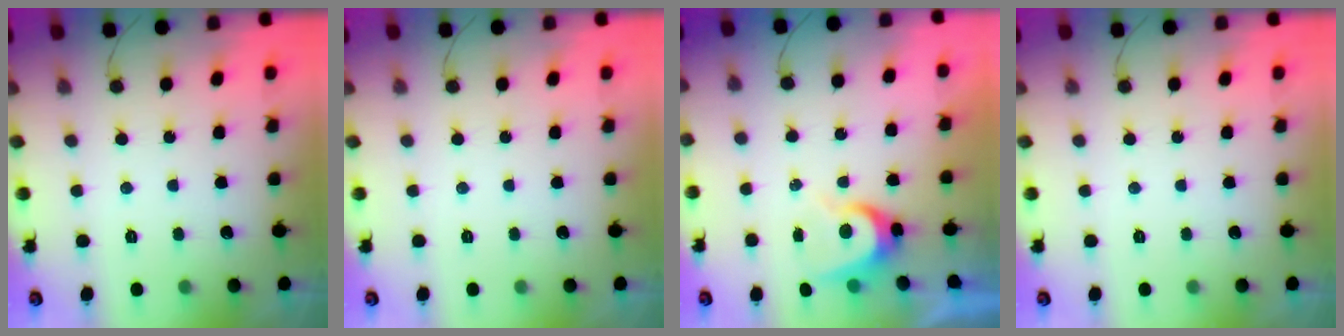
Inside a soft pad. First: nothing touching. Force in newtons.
{"total": 0.0}
{"total": 6.7, "press": 6.7, "slide": 0.7}
{"total": 0.0}